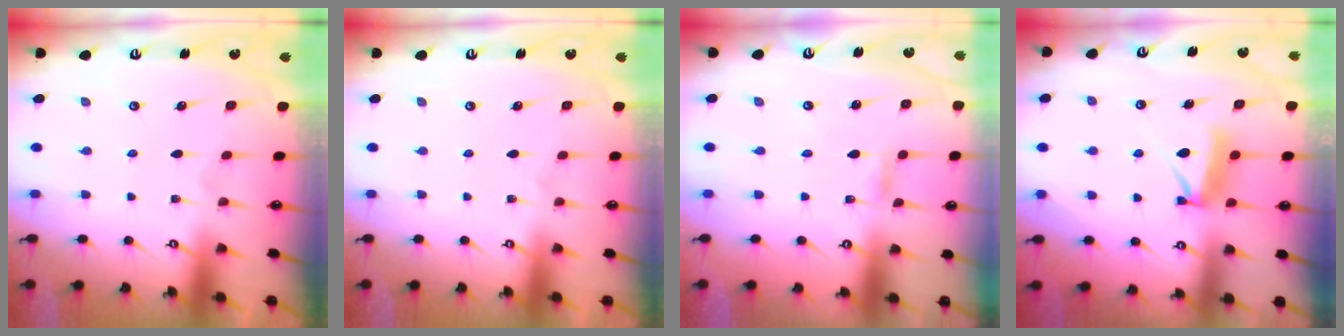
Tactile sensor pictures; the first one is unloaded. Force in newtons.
{"total": 0.0}
{"total": 2.9, "press": 2.9, "slide": 0.1}
{"total": 8.8, "press": 8.8, "slide": 0.9}